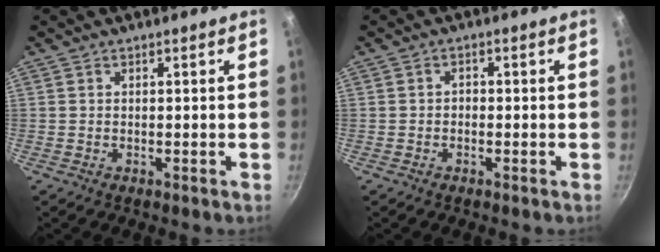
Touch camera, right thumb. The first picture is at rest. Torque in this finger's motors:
{"motor_torque": [-0.32, 0.15, -0.09, 0.13, -0.02]}